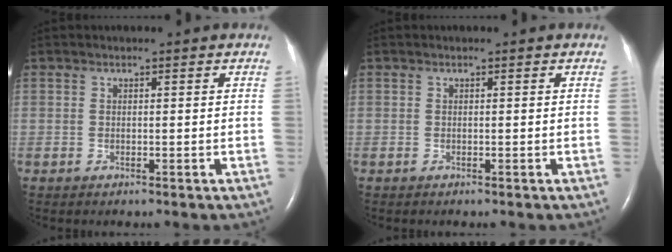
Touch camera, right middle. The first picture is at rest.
{"total": 0.0}